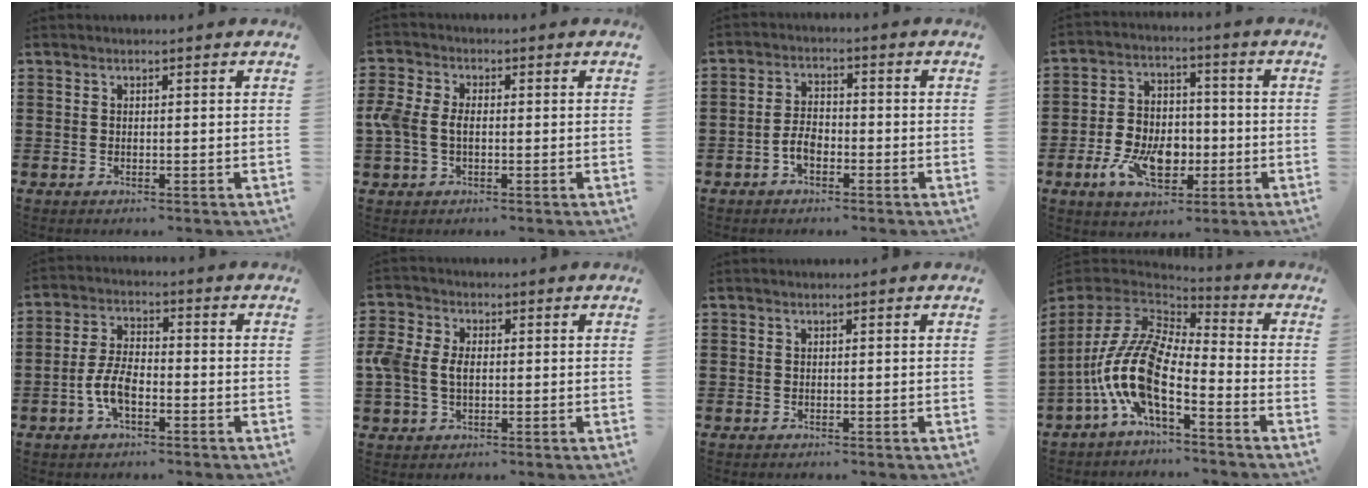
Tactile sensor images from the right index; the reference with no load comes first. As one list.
[{"total": 4.5, "force": [-0.6, 3.0, 3.3], "torque": [-0.102, -0.006, -0.022]}, {"total": 3.8, "force": [-1.6, 2.1, 2.8], "torque": [-0.071, -0.004, -0.037]}, {"total": 9.5, "force": [-3.1, 6.1, 6.6], "torque": [-0.144, 0.010, -0.055]}, {"total": 6.1, "force": [-2.2, 2.8, 4.9], "torque": [-0.119, -0.001, -0.048]}, {"total": 4.9, "force": [-0.4, 3.5, 3.3], "torque": [-0.099, 0.000, -0.017]}, {"total": 0.0}, {"total": 12.4, "force": [-4.8, 4.7, 10.4], "torque": [-0.254, -0.018, -0.108]}]